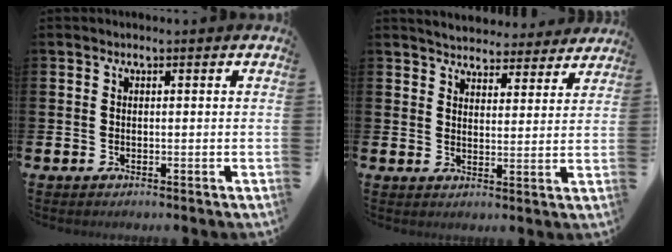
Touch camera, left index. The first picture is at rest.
{"total": 4.7, "force": [4.6, 0.9, -0.1], "torque": [-0.013, -0.033, 0.080]}